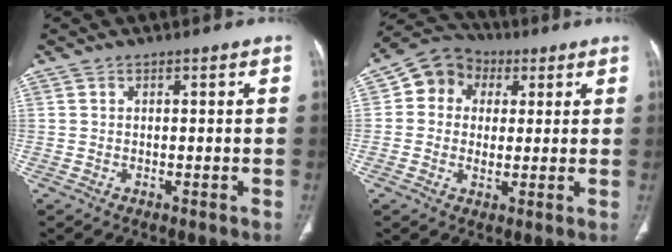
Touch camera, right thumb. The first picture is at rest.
{"total": 10.1, "force": [2.6, 8.5, 4.9], "torque": [-0.054, 0.006, 0.032]}